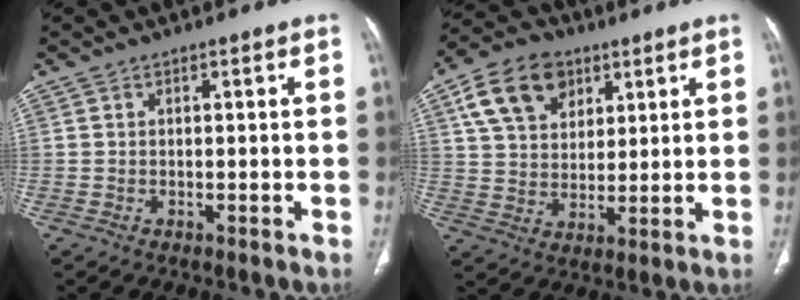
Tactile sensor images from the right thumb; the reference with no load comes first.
{"total": 13.2, "force": [6.1, 9.2, 7.3], "torque": [-0.110, -0.011, 0.110]}